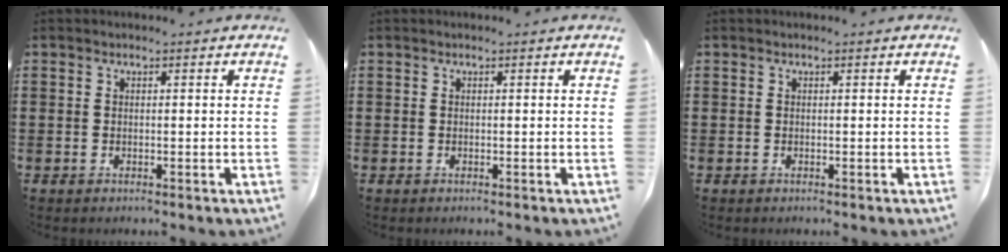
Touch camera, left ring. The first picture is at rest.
{"total": 0.0}
{"total": 0.0}